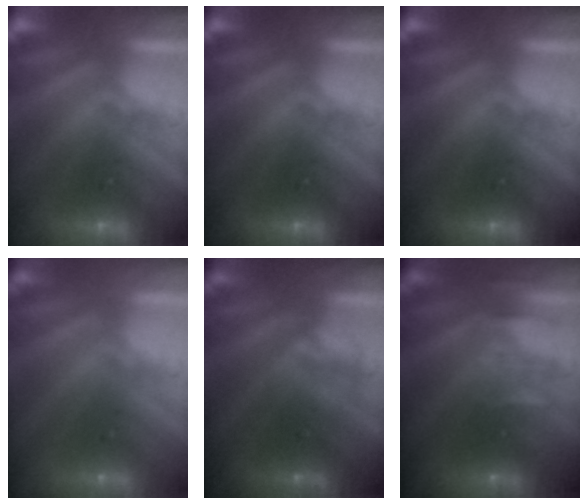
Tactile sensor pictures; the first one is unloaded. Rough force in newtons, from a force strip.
{"total": 0.0}
{"total": 0.0}
{"total": 2.8}
{"total": 1.6}
{"total": 2.5}